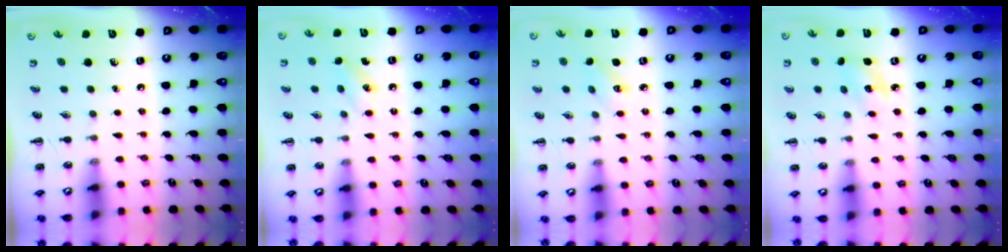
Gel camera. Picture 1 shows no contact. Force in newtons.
{"total": 6.7, "press": 6.4, "slide": 2.0}
{"total": 2.9, "press": 2.8, "slide": 0.8}
{"total": 5.5, "press": 5.4, "slide": 1.0}